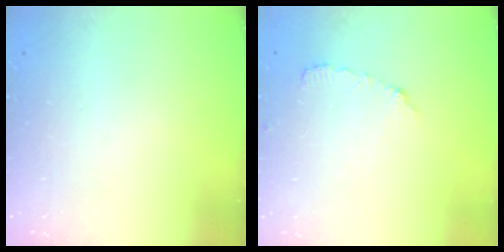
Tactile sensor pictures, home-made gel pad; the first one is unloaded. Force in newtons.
{"total": 6.0, "press": 6.0, "slide": 0.3}